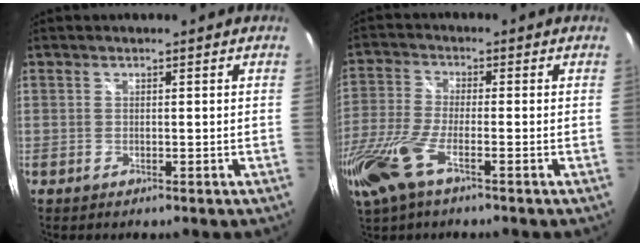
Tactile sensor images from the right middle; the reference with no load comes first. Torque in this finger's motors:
{"motor_torque": [1.07, -1.07, 0.46, 0.11]}